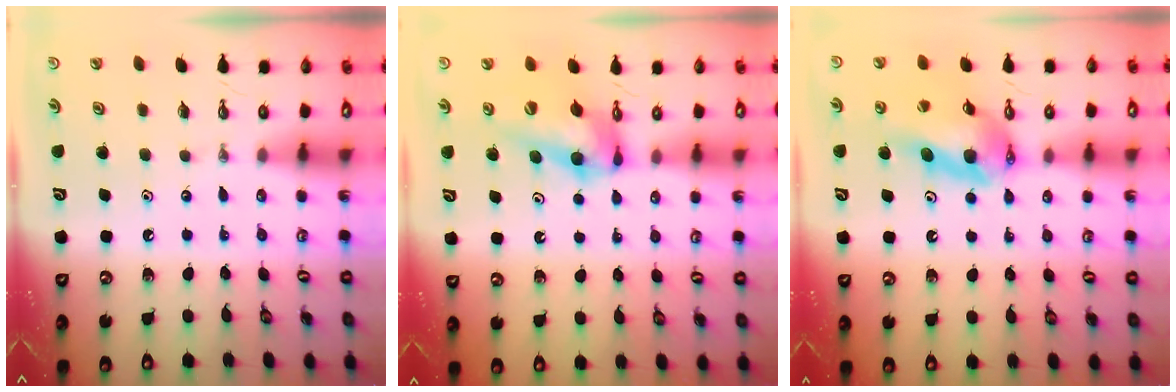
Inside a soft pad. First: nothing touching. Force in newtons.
{"total": 11.0, "press": 10.9, "slide": 1.1}
{"total": 12.9, "press": 12.8, "slide": 1.7}